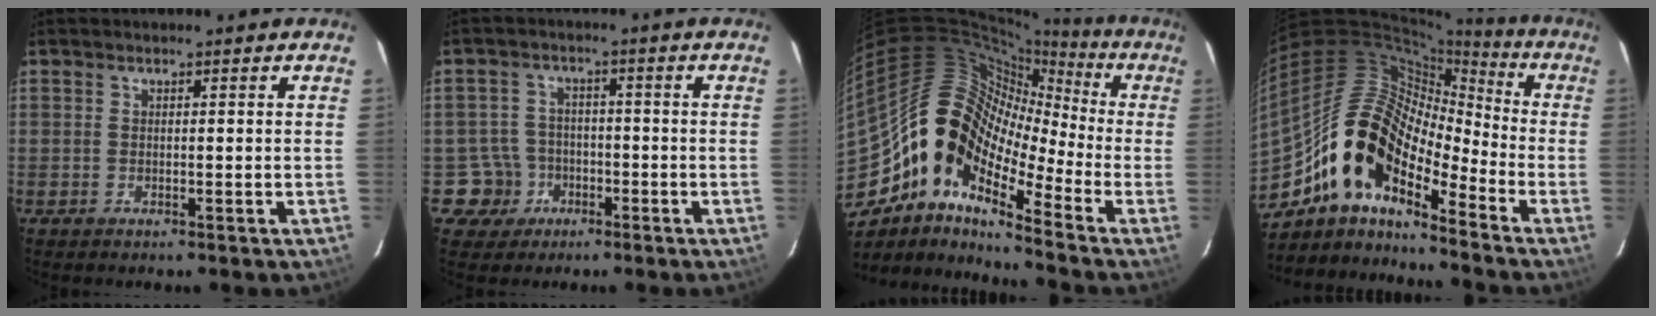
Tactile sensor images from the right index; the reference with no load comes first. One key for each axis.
{"total": 6.0, "fx": -2.6, "fy": 5.4, "fz": -0.2, "tx": -0.010, "ty": 0.026, "tz": -0.042}
{"total": 15.4, "fx": -7.0, "fy": 8.7, "fz": 10.7, "tx": -0.180, "ty": 0.010, "tz": -0.156}
{"total": 16.1, "fx": -10.7, "fy": 6.9, "fz": 9.8, "tx": -0.170, "ty": 0.006, "tz": -0.221}